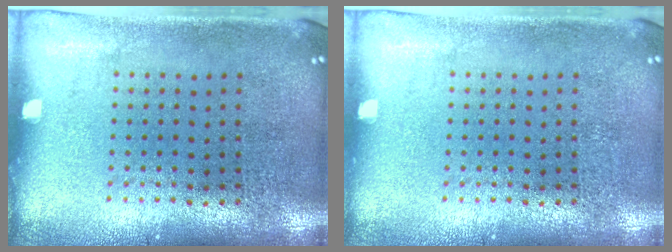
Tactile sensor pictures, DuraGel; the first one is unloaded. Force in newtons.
{"total": 0.0}